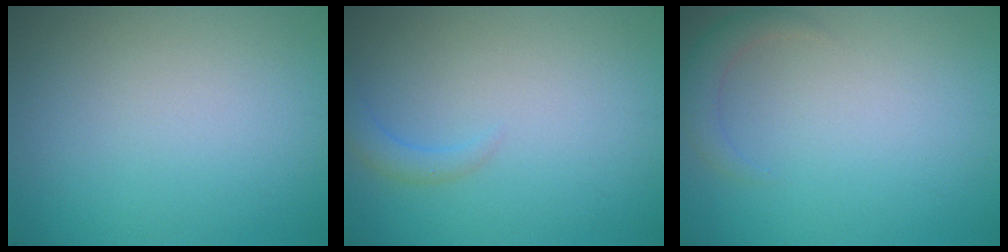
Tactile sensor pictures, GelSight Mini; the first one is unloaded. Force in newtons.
{"total": 1.4, "press": 1.4, "slide": 0.2}
{"total": 1.7, "press": 1.7, "slide": 0.1}